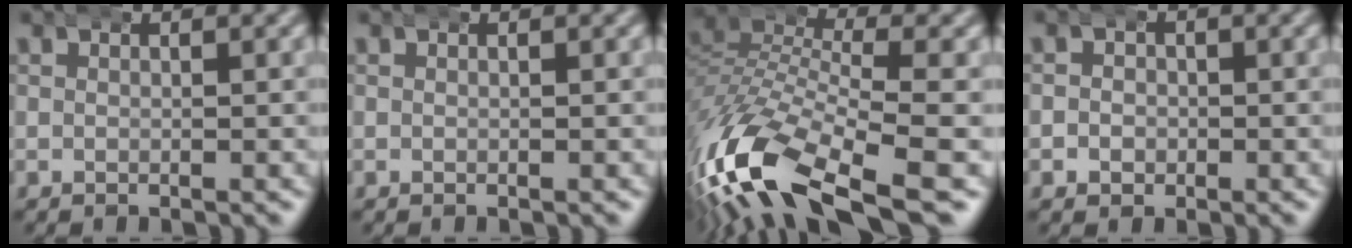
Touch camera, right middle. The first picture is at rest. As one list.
[{"total": 0.0}, {"total": 11.4, "force": [-4.9, 5.6, 8.6], "torque": [-0.201, -0.044, -0.058]}, {"total": 2.4, "force": [-0.5, 2.3, 0.4], "torque": [-0.010, -0.002, -0.014]}]